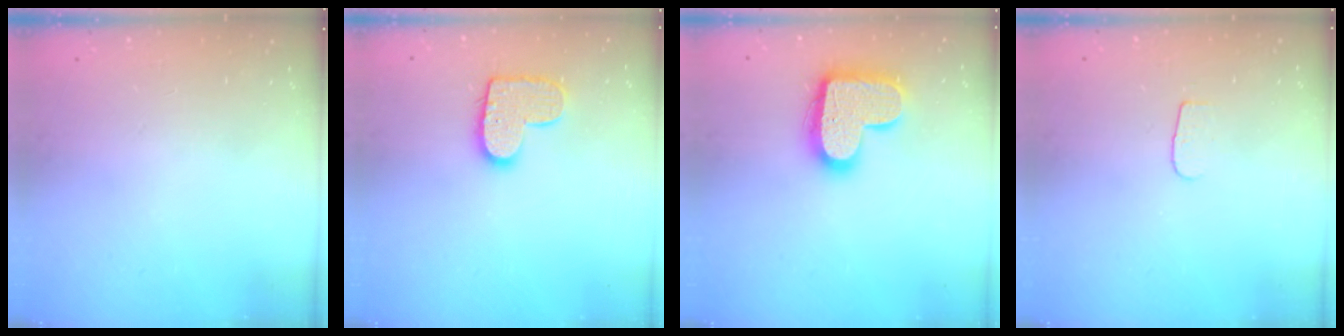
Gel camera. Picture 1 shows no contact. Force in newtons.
{"total": 11.2, "press": 11.2, "slide": 0.7}
{"total": 17.4, "press": 17.4, "slide": 0.9}
{"total": 4.2, "press": 4.2, "slide": 0.4}